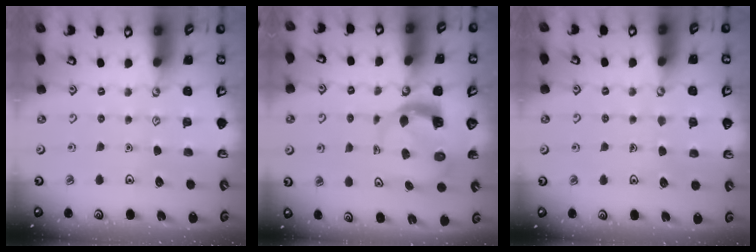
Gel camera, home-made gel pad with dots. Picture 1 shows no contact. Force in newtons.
{"total": 5.1, "press": 5.1, "slide": 0.5}
{"total": 4.1, "press": 4.0, "slide": 0.4}